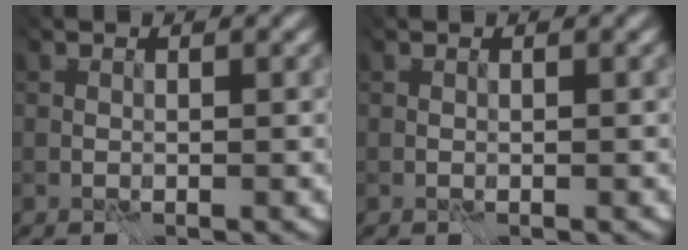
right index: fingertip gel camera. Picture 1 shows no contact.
{"total": 0.0}